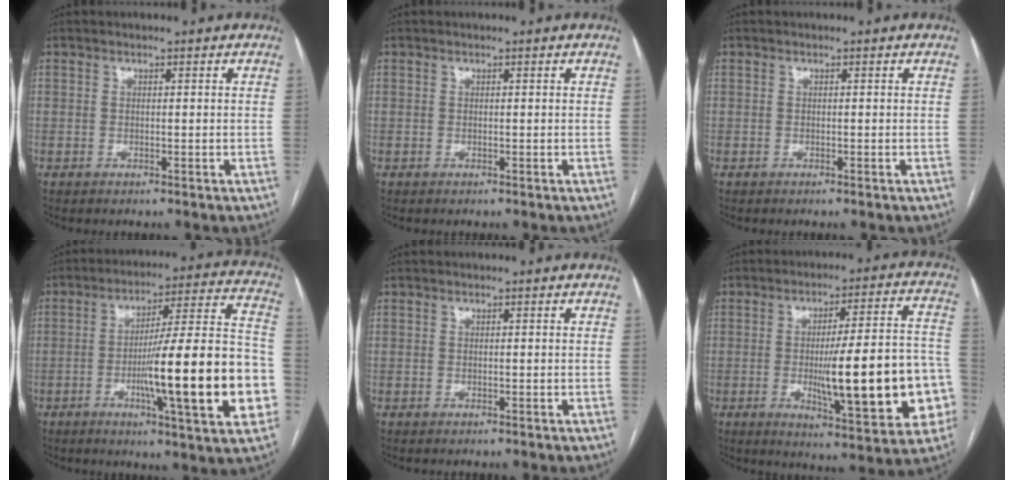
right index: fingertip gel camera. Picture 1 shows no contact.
{"total": 0.0}
{"total": 0.0}
{"total": 21.7, "force": [-5.3, 1.7, 21.0], "torque": [-0.265, 0.011, -0.074]}
{"total": 0.0}
{"total": 19.8, "force": [-3.8, 3.6, 19.1], "torque": [-0.223, 0.020, -0.040]}